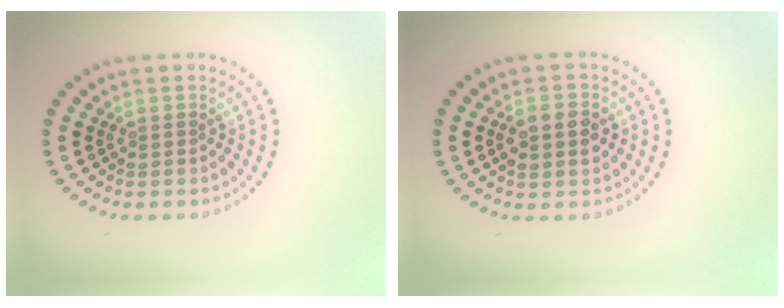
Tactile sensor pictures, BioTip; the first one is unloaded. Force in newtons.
{"total": 3.0, "press": 3.0, "slide": 0.0}